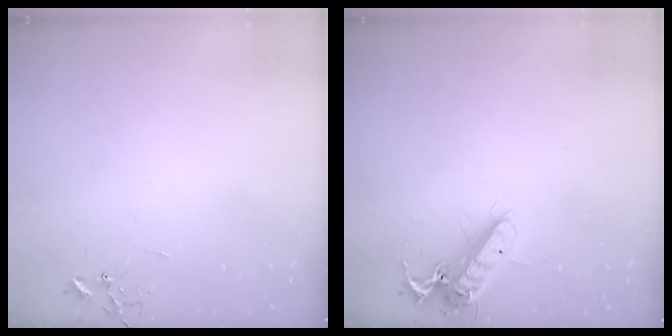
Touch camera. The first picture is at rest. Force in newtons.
{"total": 14.3, "press": 14.2, "slide": 1.9}